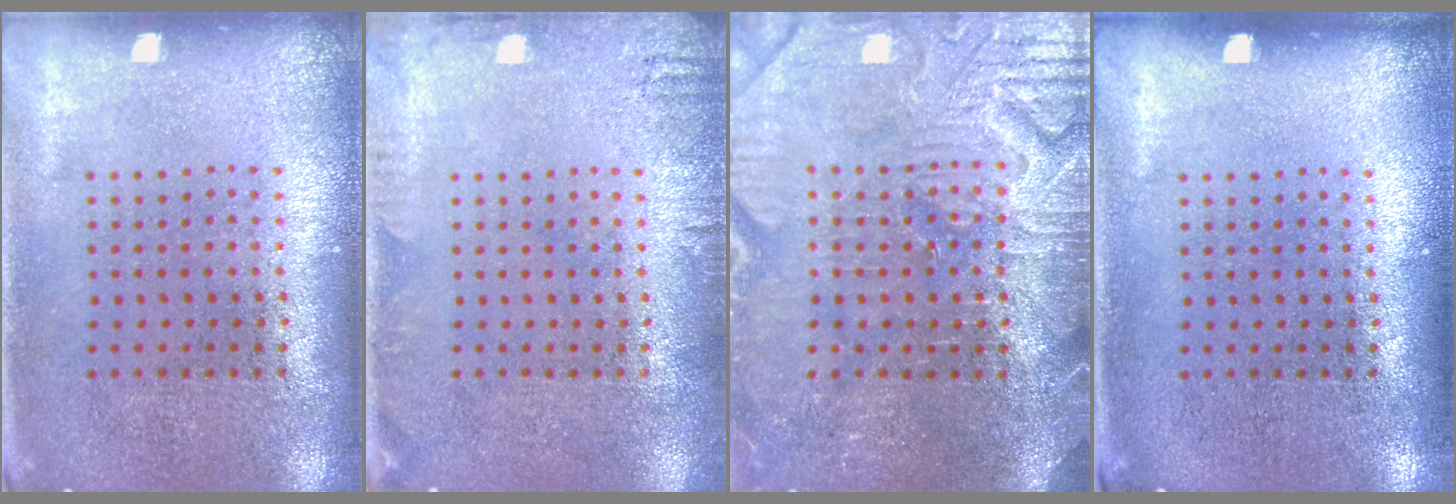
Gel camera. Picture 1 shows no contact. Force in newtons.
{"total": 1.5, "press": 1.5, "slide": 0.2}
{"total": 3.9, "press": 3.7, "slide": 1.2}
{"total": 0.0}